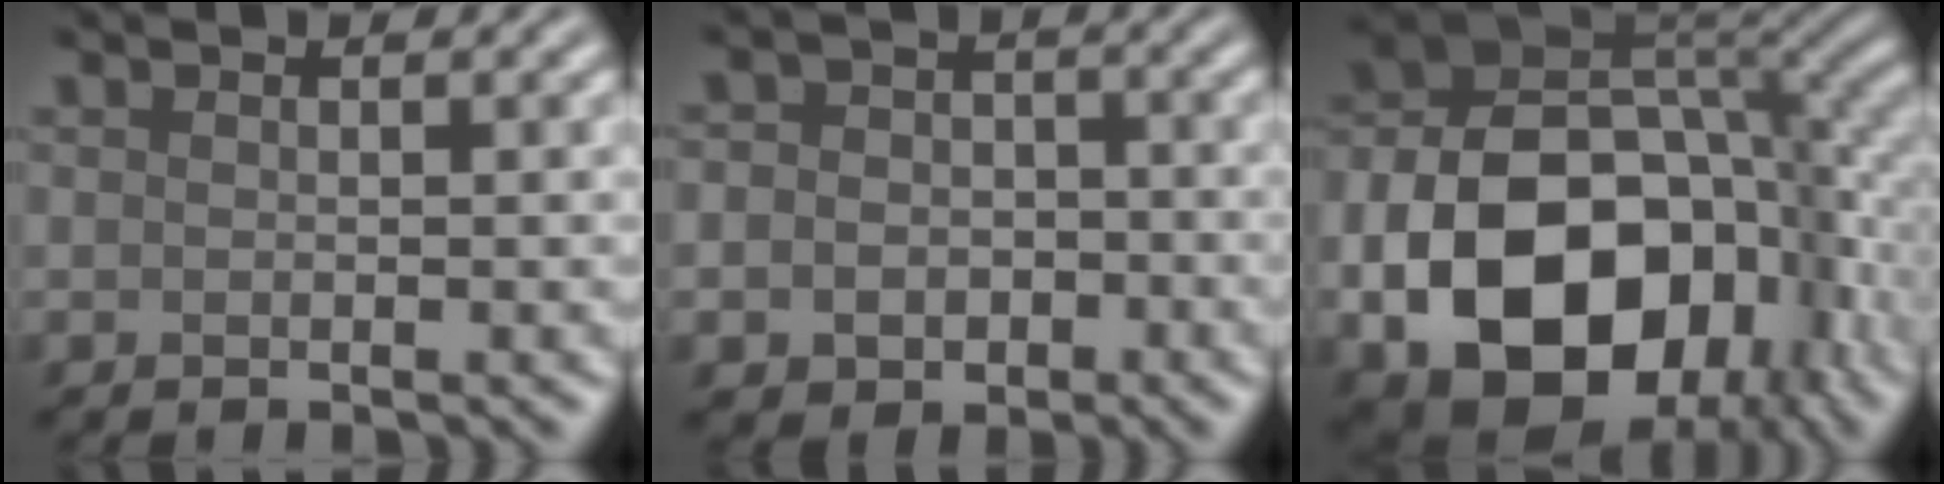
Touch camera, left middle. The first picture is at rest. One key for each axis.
{"total": 5.1, "fx": -1.3, "fy": 4.5, "fz": 2.0, "tx": -0.017, "ty": 0.001, "tz": -0.039}
{"total": 16.4, "fx": -5.0, "fy": 11.3, "fz": 10.9, "tx": -0.201, "ty": -0.019, "tz": -0.086}